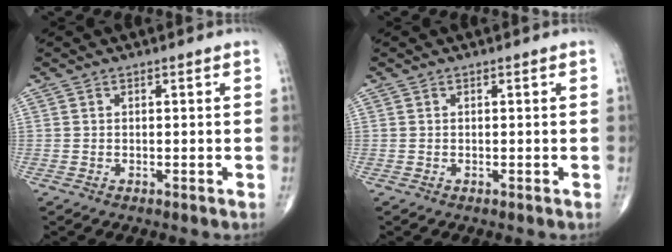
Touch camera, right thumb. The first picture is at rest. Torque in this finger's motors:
{"motor_torque": [0.02, 0.02, 0.00, 0.00, 0.00]}